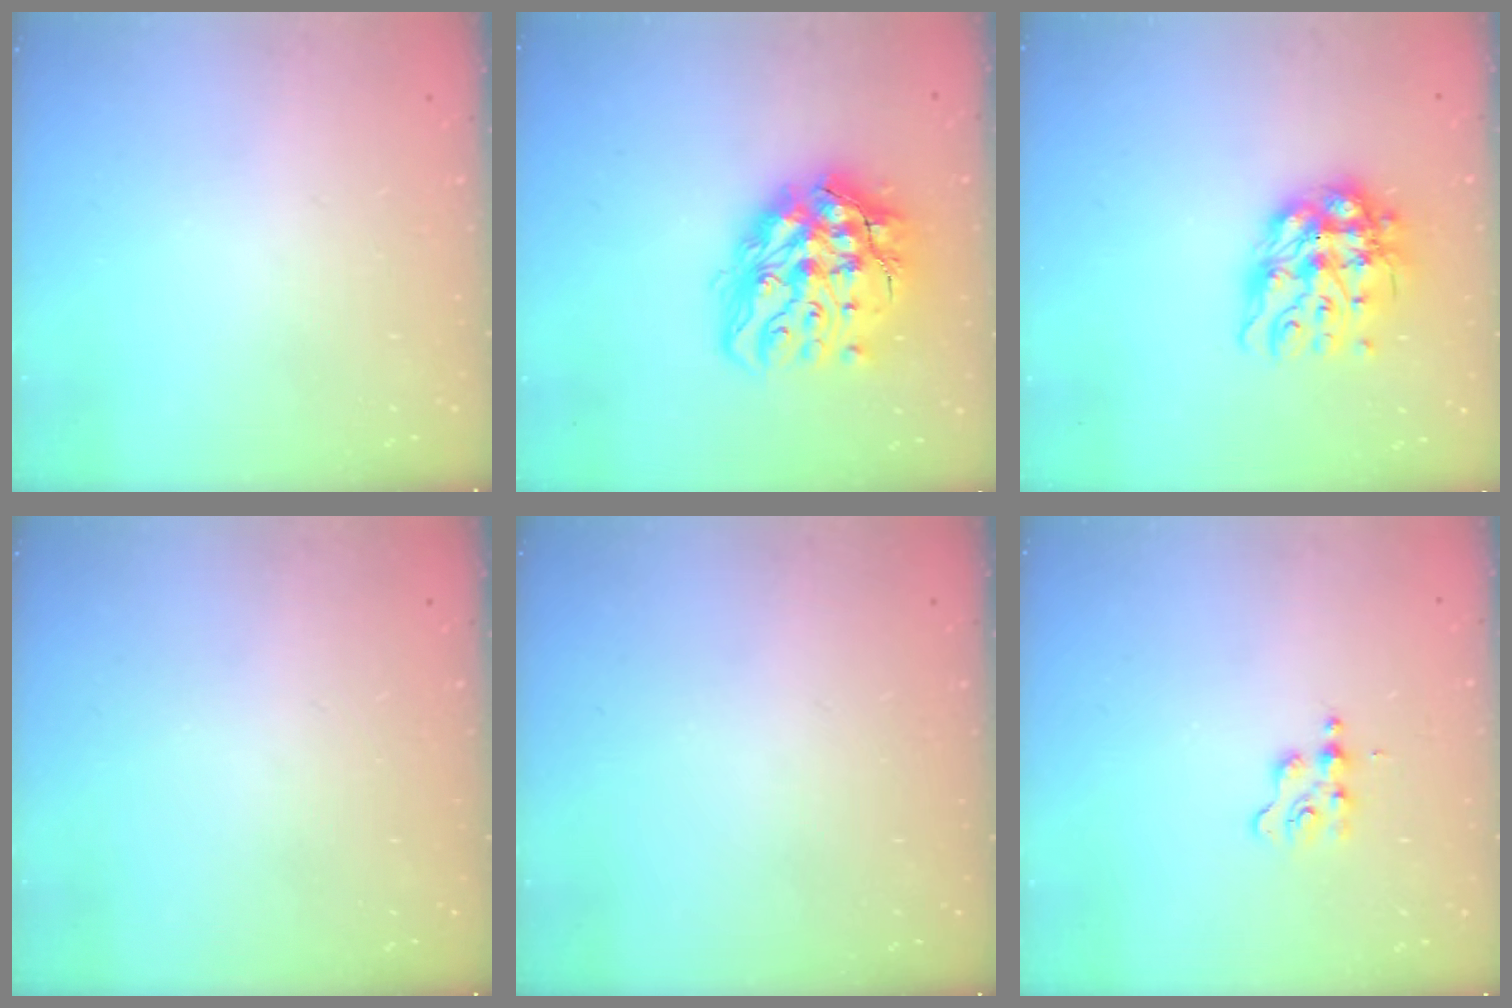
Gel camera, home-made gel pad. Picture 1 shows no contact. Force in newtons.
{"total": 20.6, "press": 20.4, "slide": 2.4}
{"total": 12.3, "press": 12.2, "slide": 1.0}
{"total": 0.0}
{"total": 0.0}
{"total": 1.8, "press": 1.7, "slide": 0.3}